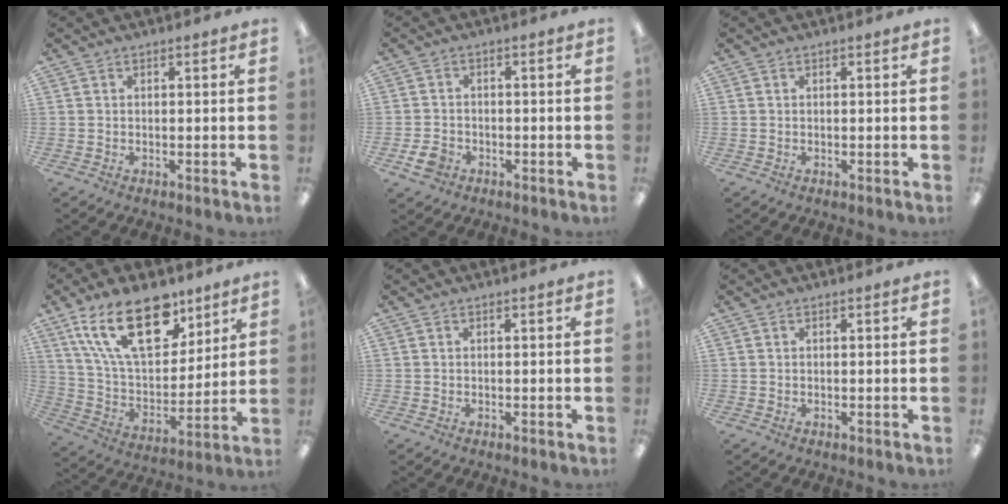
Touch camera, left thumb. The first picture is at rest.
{"total": 4.3, "force": [-2.1, 3.1, 2.1], "torque": [-0.043, 0.009, -0.039]}
{"total": 0.0}
{"total": 21.6, "force": [12.9, 11.1, 13.2], "torque": [-0.218, -0.053, 0.226]}
{"total": 0.0}
{"total": 0.0}